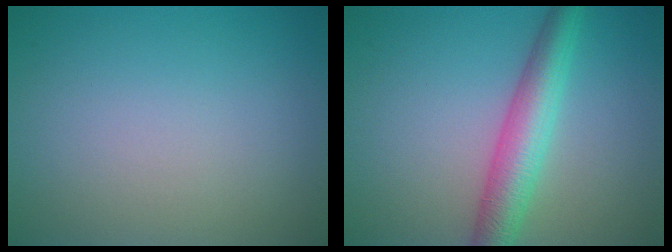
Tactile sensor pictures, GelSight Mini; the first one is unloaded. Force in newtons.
{"total": 5.0, "press": 5.0, "slide": 0.1}